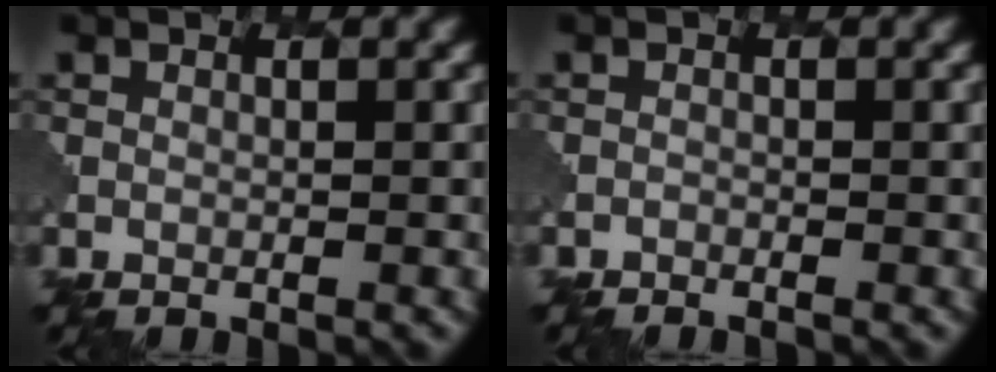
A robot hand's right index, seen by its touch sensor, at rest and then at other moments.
{"total": 1.4, "force": [-1.3, 0.0, -0.3], "torque": [0.001, 0.003, -0.018]}